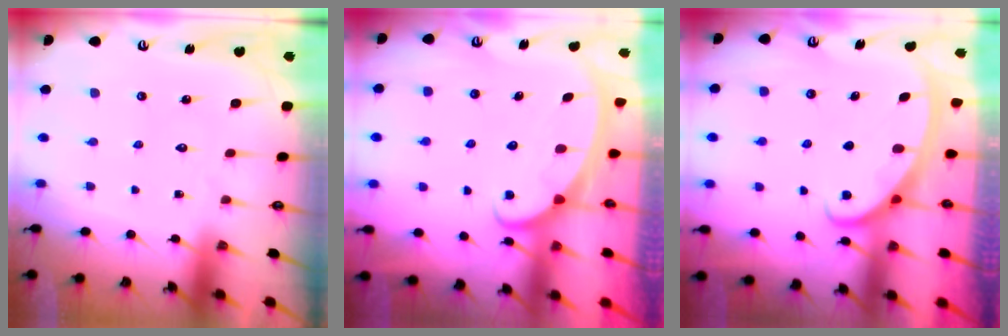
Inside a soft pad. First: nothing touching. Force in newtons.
{"total": 2.4, "press": 2.3, "slide": 0.3}
{"total": 2.8, "press": 2.8, "slide": 0.4}